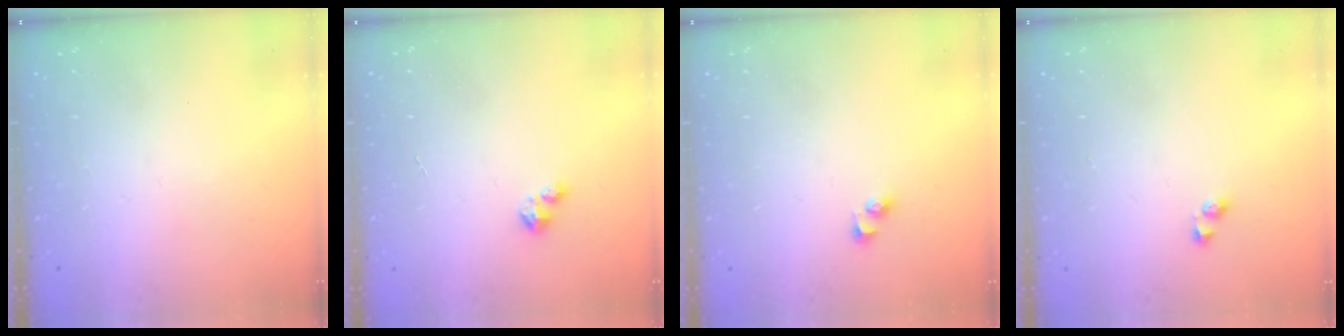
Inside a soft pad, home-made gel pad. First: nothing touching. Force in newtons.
{"total": 1.7, "press": 1.7, "slide": 0.2}
{"total": 2.5, "press": 2.5, "slide": 0.3}
{"total": 2.9, "press": 2.7, "slide": 1.1}